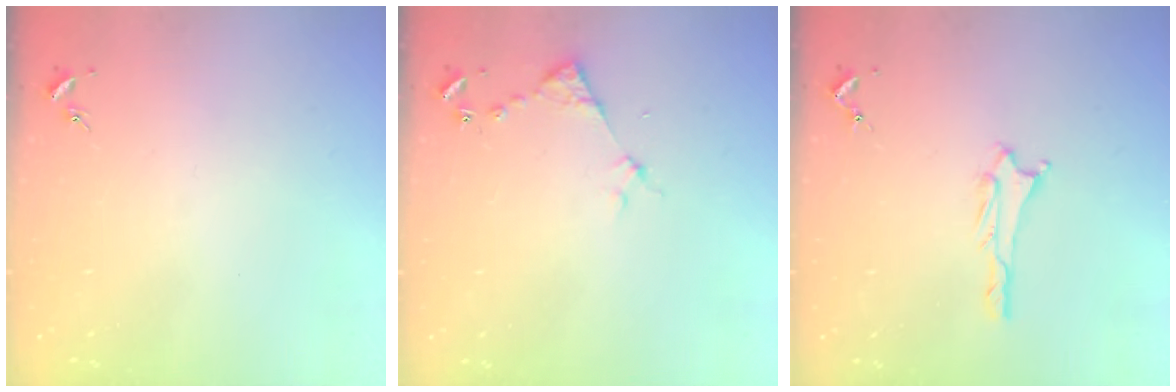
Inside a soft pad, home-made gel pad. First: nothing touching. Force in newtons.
{"total": 3.8, "press": 3.8, "slide": 0.4}
{"total": 0.8, "press": 0.8, "slide": 0.1}